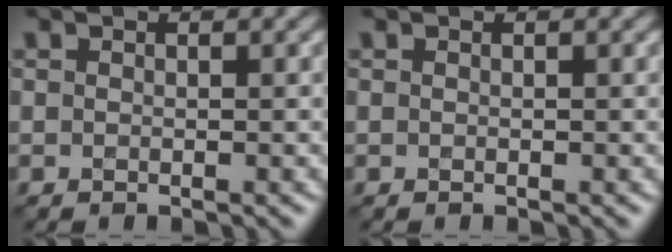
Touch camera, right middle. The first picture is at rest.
{"total": 0.0}